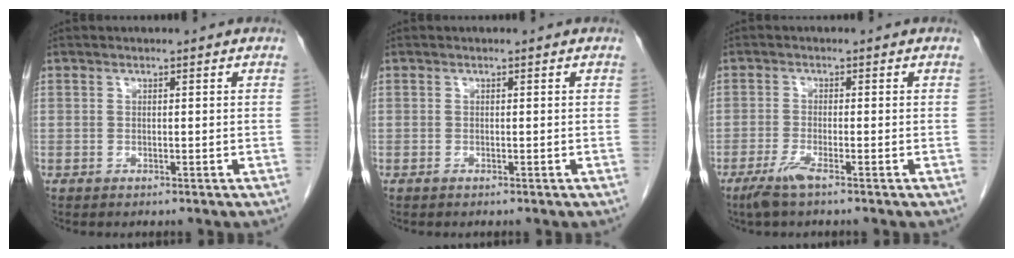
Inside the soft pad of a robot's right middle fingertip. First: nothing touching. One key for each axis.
{"total": 0.0}
{"total": 3.1, "fx": -2.1, "fy": -0.1, "fz": 2.3, "tx": -0.054, "ty": -0.009, "tz": -0.047}